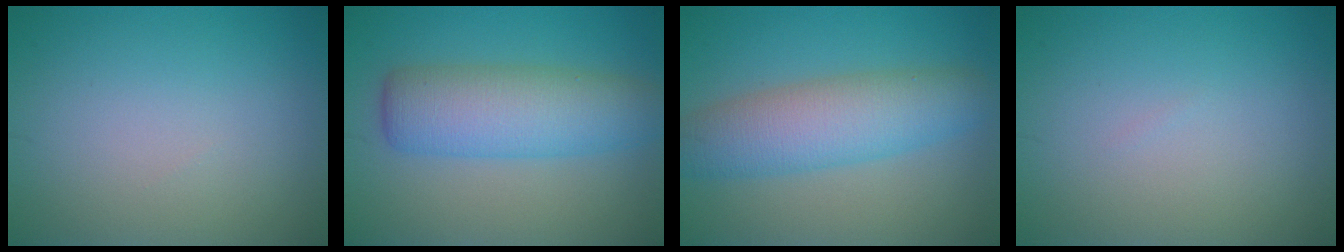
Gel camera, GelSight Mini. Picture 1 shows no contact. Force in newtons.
{"total": 6.7, "press": 6.7, "slide": 0.2}
{"total": 6.4, "press": 6.4, "slide": 0.2}
{"total": 0.0}